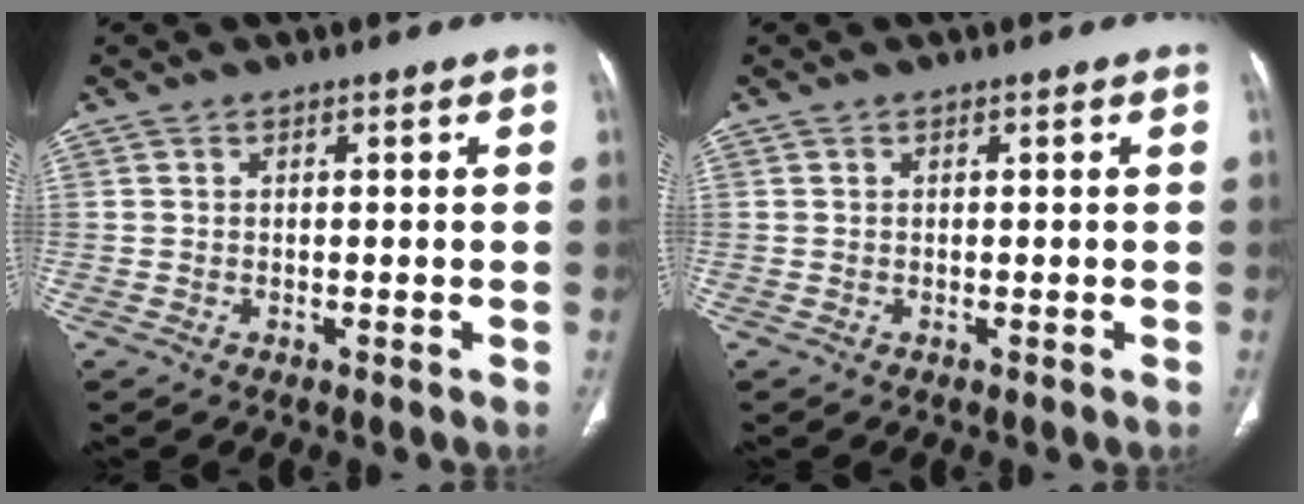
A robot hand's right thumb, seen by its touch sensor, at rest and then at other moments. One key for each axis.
{"total": 0.0}